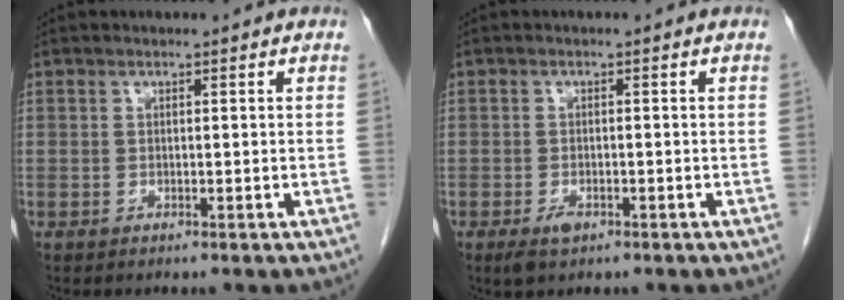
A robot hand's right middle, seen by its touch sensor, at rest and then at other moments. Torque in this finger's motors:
{"motor_torque": [0.59, -0.38, 0.00, 0.01]}